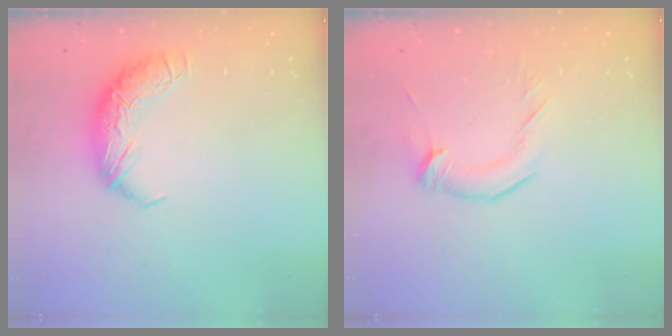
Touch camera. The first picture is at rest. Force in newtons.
{"total": 2.1, "press": 2.1, "slide": 0.5}